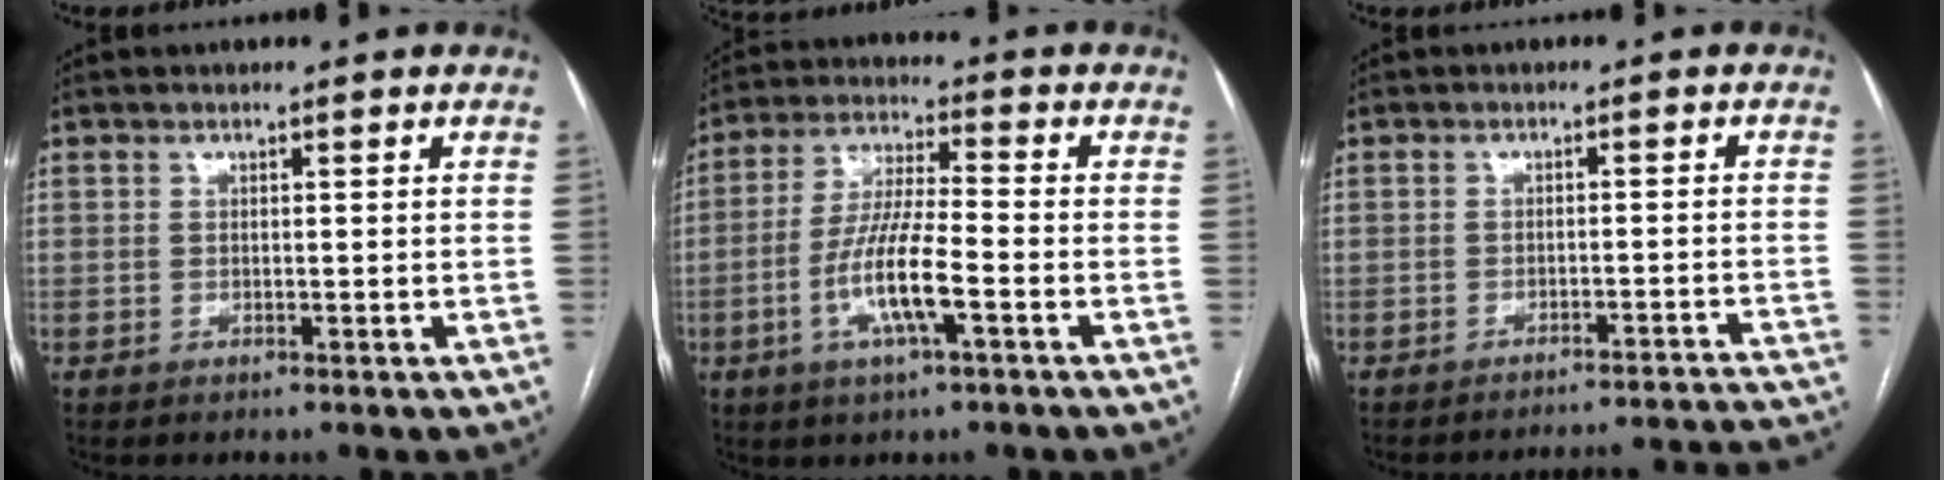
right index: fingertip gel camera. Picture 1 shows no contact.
{"total": 10.3, "force": [-3.6, 1.3, 9.5], "torque": [-0.190, -0.003, -0.071]}
{"total": 16.6, "force": [-16.5, -0.4, 2.2], "torque": [-0.007, 0.008, -0.187]}